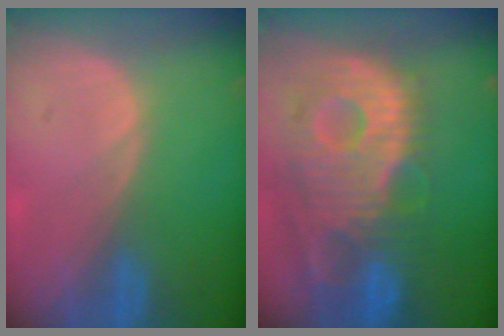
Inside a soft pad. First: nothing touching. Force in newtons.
{"total": 13.2, "press": 11.5, "slide": 6.5}